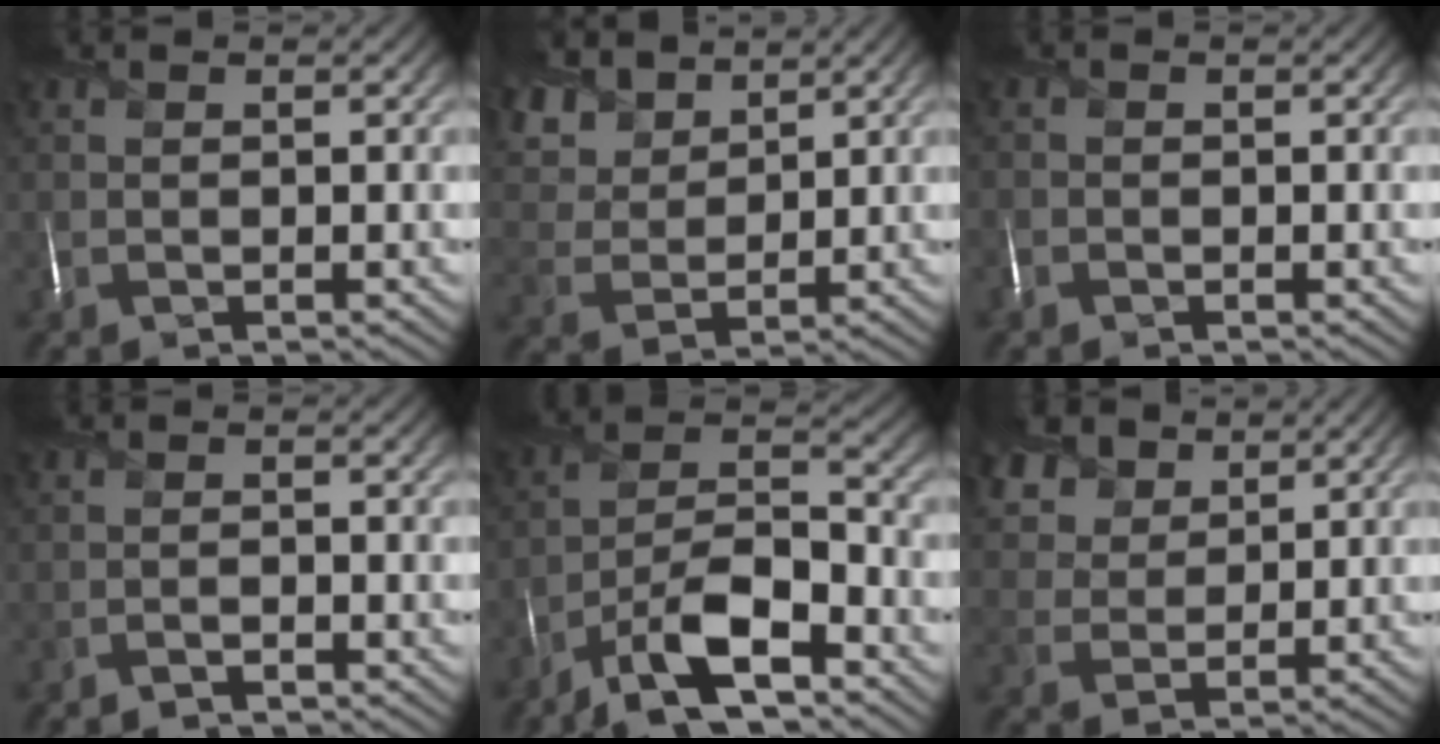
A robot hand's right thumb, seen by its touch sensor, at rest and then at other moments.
{"total": 8.9, "force": [6.0, 4.8, 4.5], "torque": [-0.143, 0.018, 0.108]}
{"total": 1.1, "force": [-0.6, 0.8, 0.3], "torque": [-0.006, 0.001, -0.019]}
{"total": 1.5, "force": [-1.3, 0.3, 0.6], "torque": [-0.014, -0.002, -0.030]}
{"total": 11.1, "force": [-7.2, 3.8, 7.6], "torque": [-0.134, 0.005, -0.147]}
{"total": 7.4, "force": [5.0, 4.5, 3.2], "torque": [-0.100, 0.005, 0.099]}